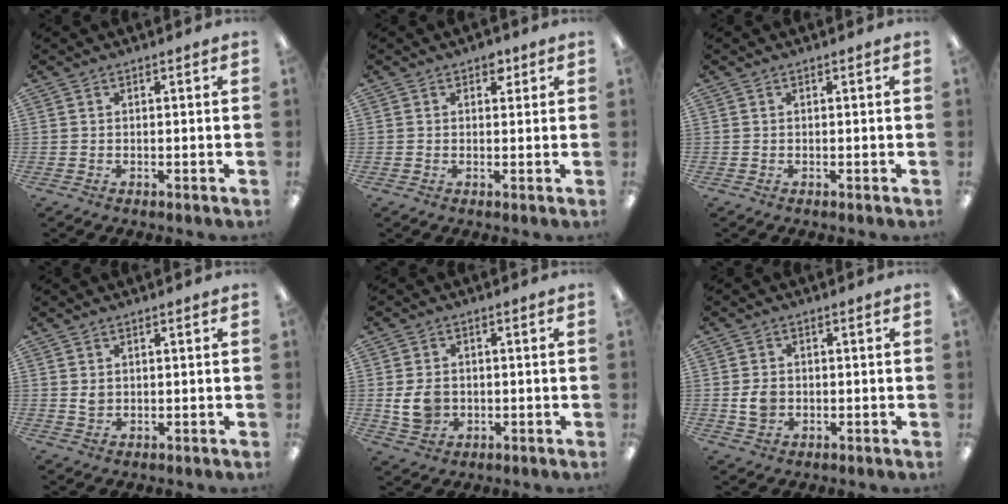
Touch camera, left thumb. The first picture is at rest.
{"total": 2.5, "force": [1.5, 1.5, 1.3], "torque": [-0.003, -0.006, 0.021]}
{"total": 0.0}
{"total": 2.0, "force": [0.8, 1.5, 1.0], "torque": [-0.014, 0.000, 0.013]}
{"total": 6.4, "force": [-0.3, 5.2, 3.6], "torque": [-0.072, 0.000, -0.006]}
{"total": 4.2, "force": [-0.3, 3.4, 2.5], "torque": [-0.042, 0.001, -0.006]}